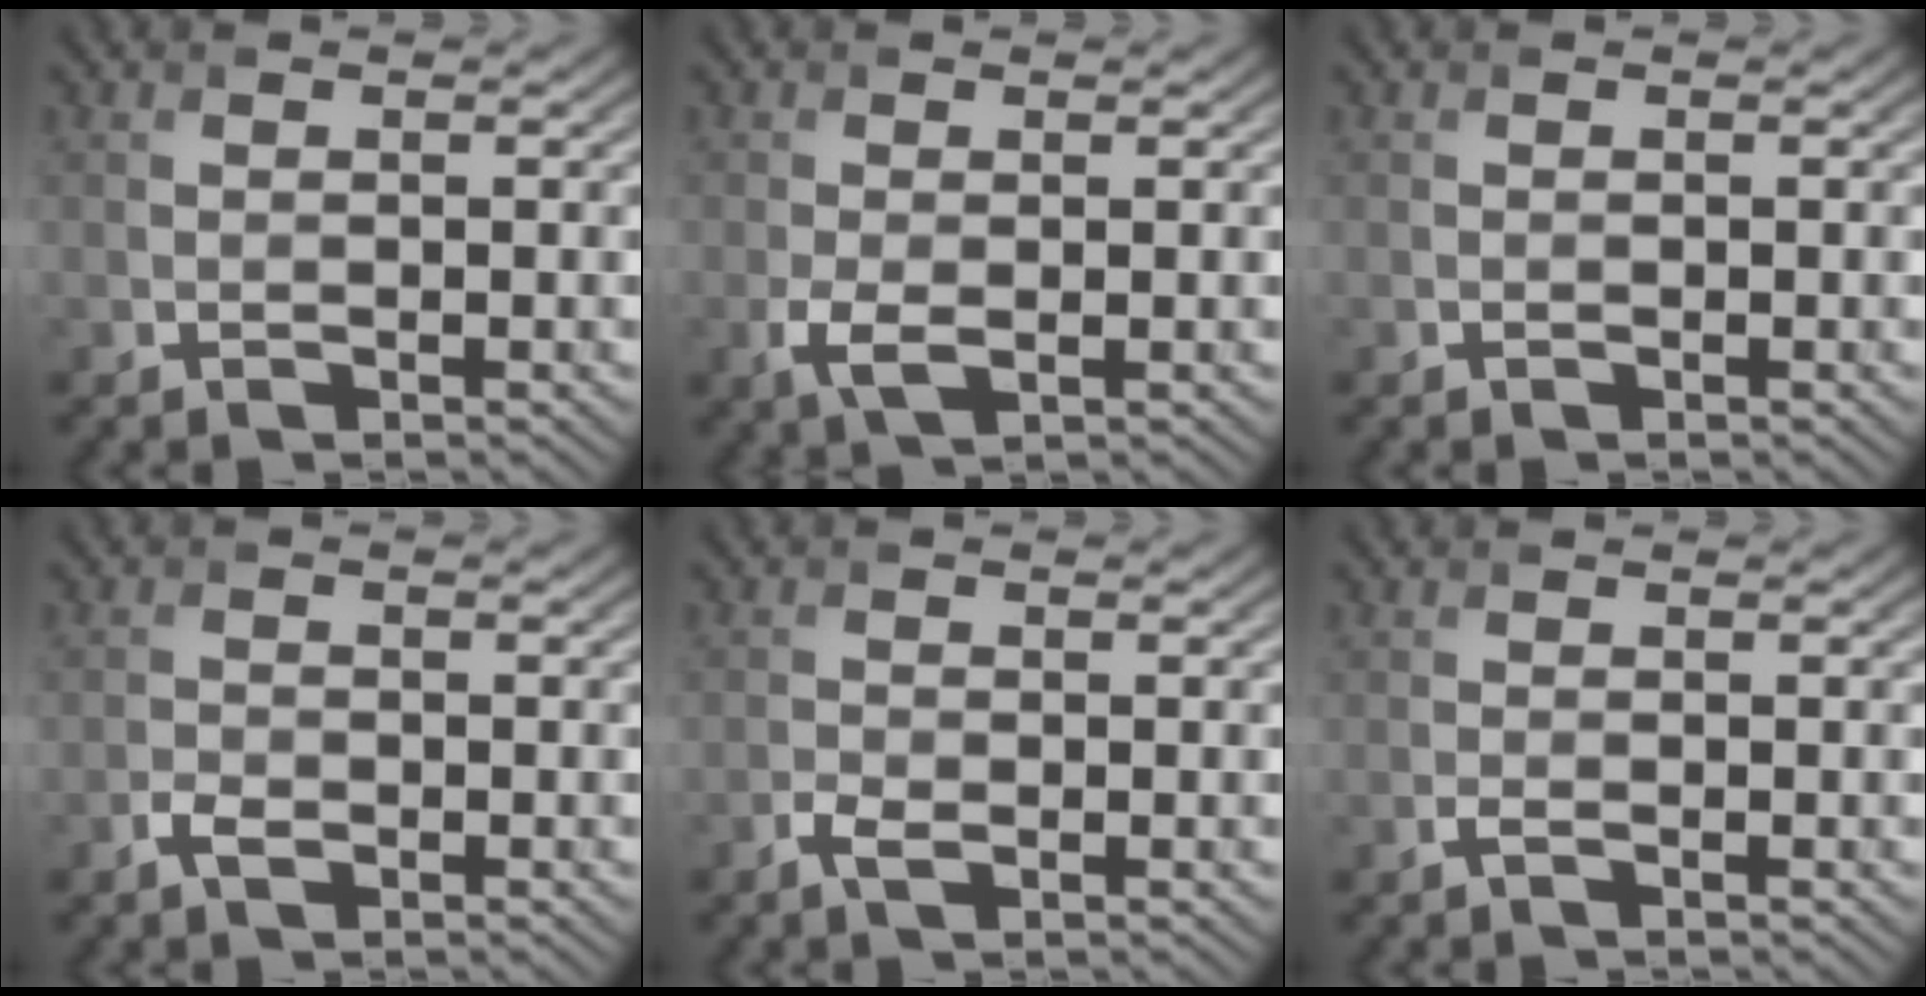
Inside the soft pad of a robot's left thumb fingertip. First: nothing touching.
{"total": 2.6, "force": [-0.6, 1.2, 2.2], "torque": [-0.057, -0.009, -0.011]}
{"total": 0.0}
{"total": 1.8, "force": [-1.0, 1.0, 1.1], "torque": [-0.023, -0.001, -0.023]}
{"total": 1.8, "force": [-0.9, 0.8, 1.3], "torque": [-0.029, -0.003, -0.020]}
{"total": 0.6, "force": [-0.3, 0.1, 0.6], "torque": [-0.014, 0.001, -0.008]}